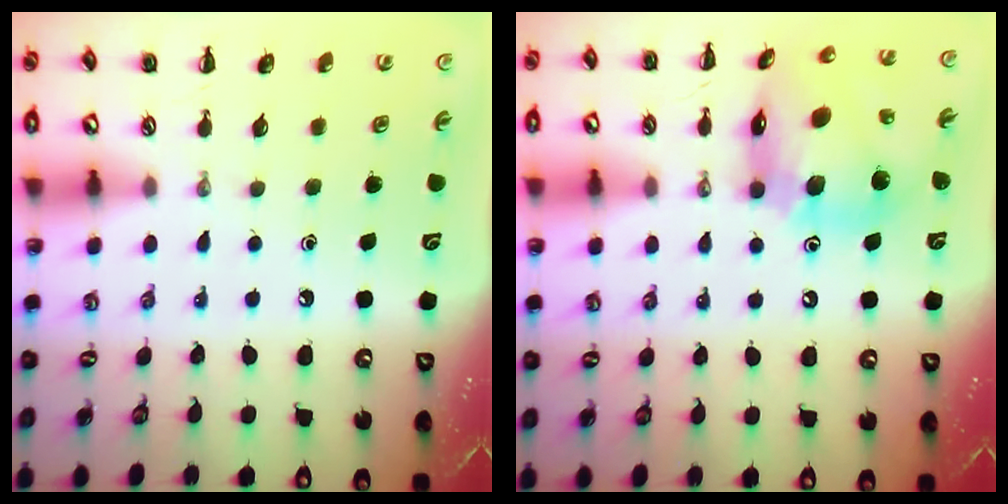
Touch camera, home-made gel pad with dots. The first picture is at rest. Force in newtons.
{"total": 16.0, "press": 15.5, "slide": 3.7}